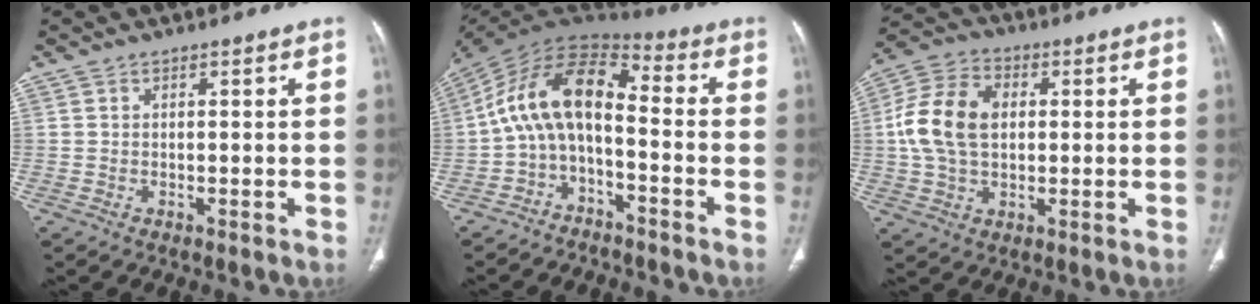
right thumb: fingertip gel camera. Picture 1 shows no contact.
{"total": 13.0, "force": [-3.1, 6.7, 10.6], "torque": [-0.181, 0.086, -0.068]}
{"total": 12.7, "force": [1.2, 8.7, 9.2], "torque": [-0.172, 0.018, 0.018]}